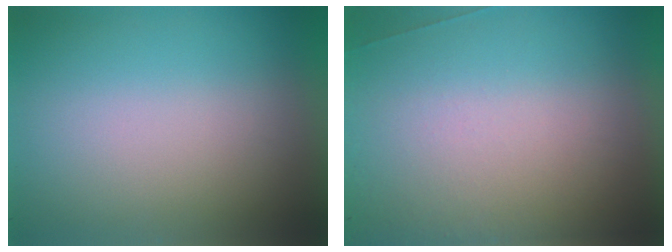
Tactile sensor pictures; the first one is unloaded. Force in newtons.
{"total": 6.8}